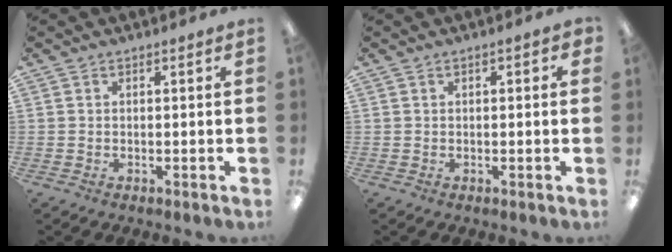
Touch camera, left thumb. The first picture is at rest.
{"total": 1.3, "force": [0.3, 0.6, 1.1], "torque": [-0.013, 0.000, 0.003]}